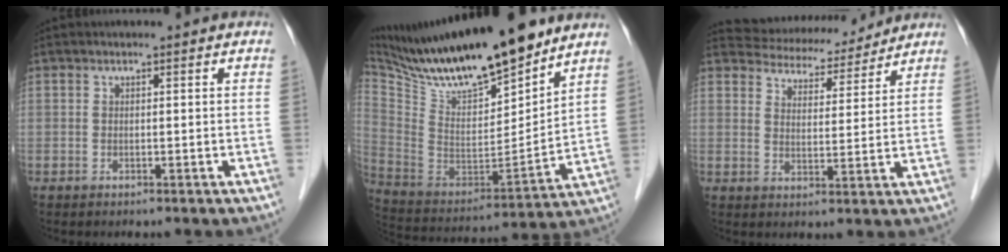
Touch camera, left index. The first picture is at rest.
{"total": 22.2, "force": [18.3, 3.5, 12.0], "torque": [-0.219, -0.016, 0.329]}
{"total": 10.7, "force": [10.2, 2.7, 1.6], "torque": [-0.023, 0.012, 0.146]}